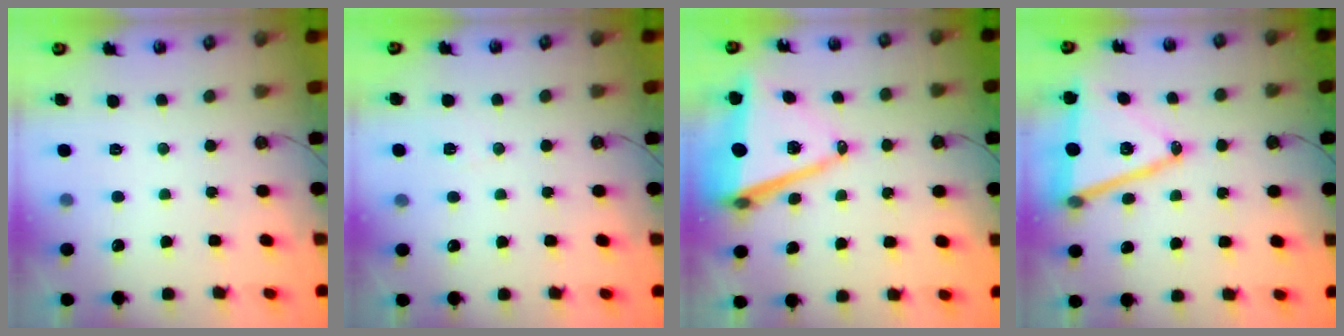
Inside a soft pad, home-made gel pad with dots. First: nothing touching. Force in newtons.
{"total": 5.1, "press": 4.9, "slide": 1.3}
{"total": 12.8, "press": 12.1, "slide": 4.3}
{"total": 16.9, "press": 16.5, "slide": 3.8}